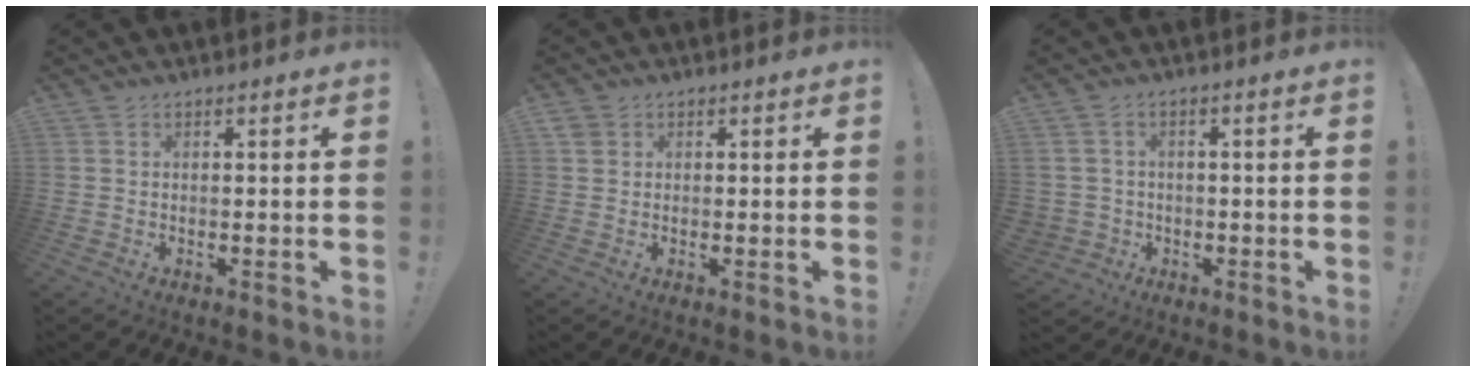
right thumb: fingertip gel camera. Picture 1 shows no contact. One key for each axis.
{"total": 2.3, "fx": 0.9, "fy": 2.0, "fz": 0.6, "tx": -0.012, "ty": 0.003, "tz": 0.019}
{"total": 3.7, "fx": -0.2, "fy": 3.6, "fz": 1.0, "tx": -0.022, "ty": 0.008, "tz": 0.000}